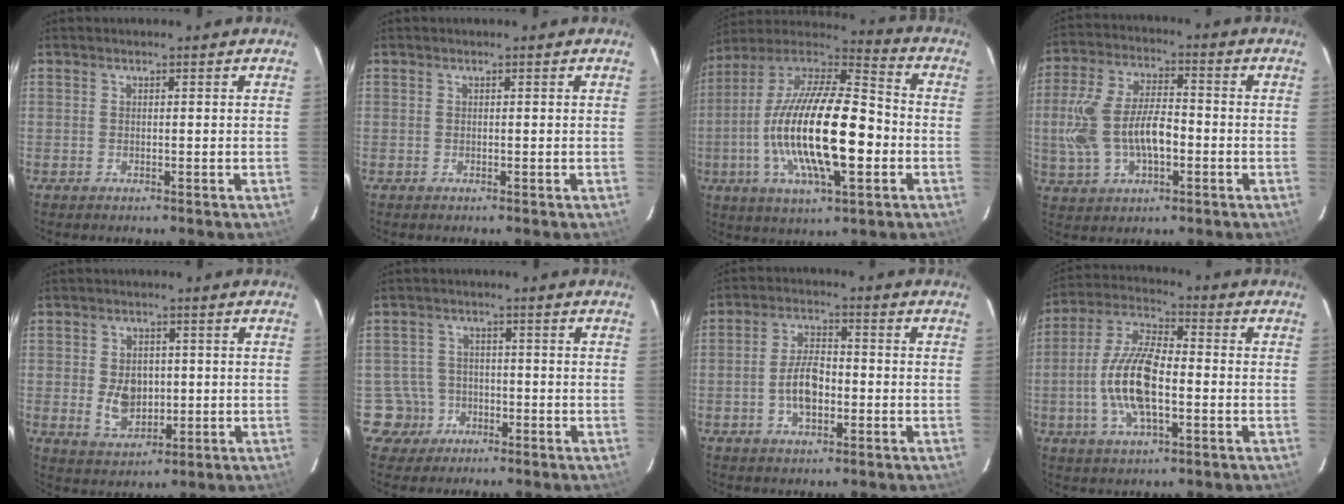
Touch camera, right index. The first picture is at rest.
{"total": 0.0}
{"total": 24.1, "force": [-4.4, 7.8, 22.4], "torque": [-0.423, -0.014, -0.086]}
{"total": 14.1, "force": [-2.2, 7.4, 11.8], "torque": [-0.253, 0.008, -0.033]}
{"total": 6.8, "force": [-0.3, 4.9, 4.7], "torque": [-0.089, -0.001, 0.006]}
{"total": 5.3, "force": [-2.4, 4.8, -0.2], "torque": [-0.008, 0.022, -0.042]}
{"total": 7.0, "force": [-1.8, 3.5, 5.8], "torque": [-0.114, 0.009, -0.028]}
{"total": 13.6, "force": [-2.7, 5.2, 12.2], "torque": [-0.257, 0.003, -0.055]}